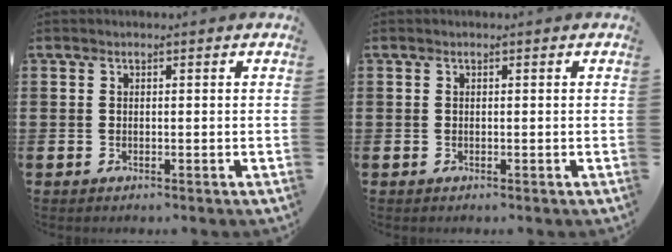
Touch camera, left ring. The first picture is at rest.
{"total": 0.0}